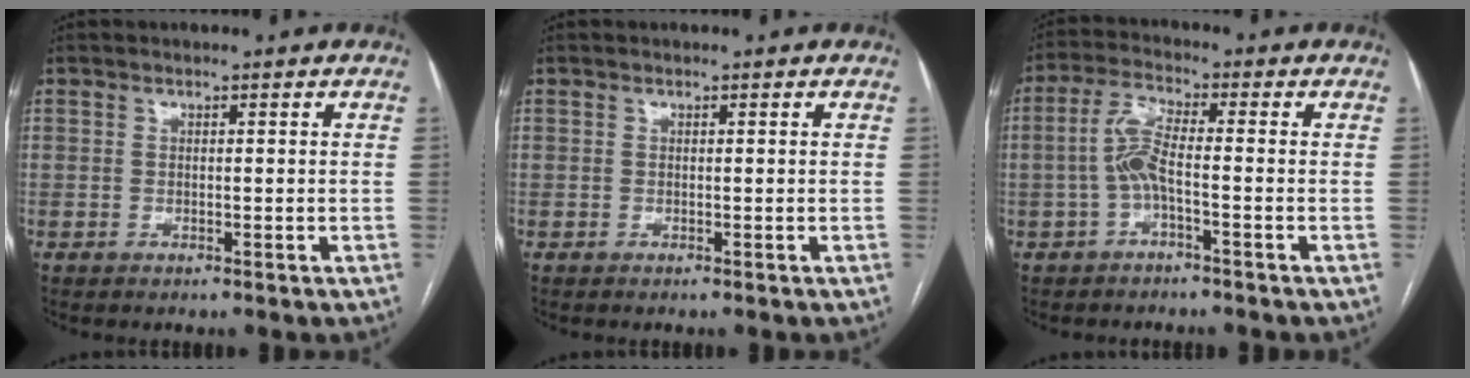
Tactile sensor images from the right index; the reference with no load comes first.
{"total": 0.0}
{"total": 5.2, "force": [-1.2, 0.8, 5.0], "torque": [-0.109, 0.012, -0.028]}